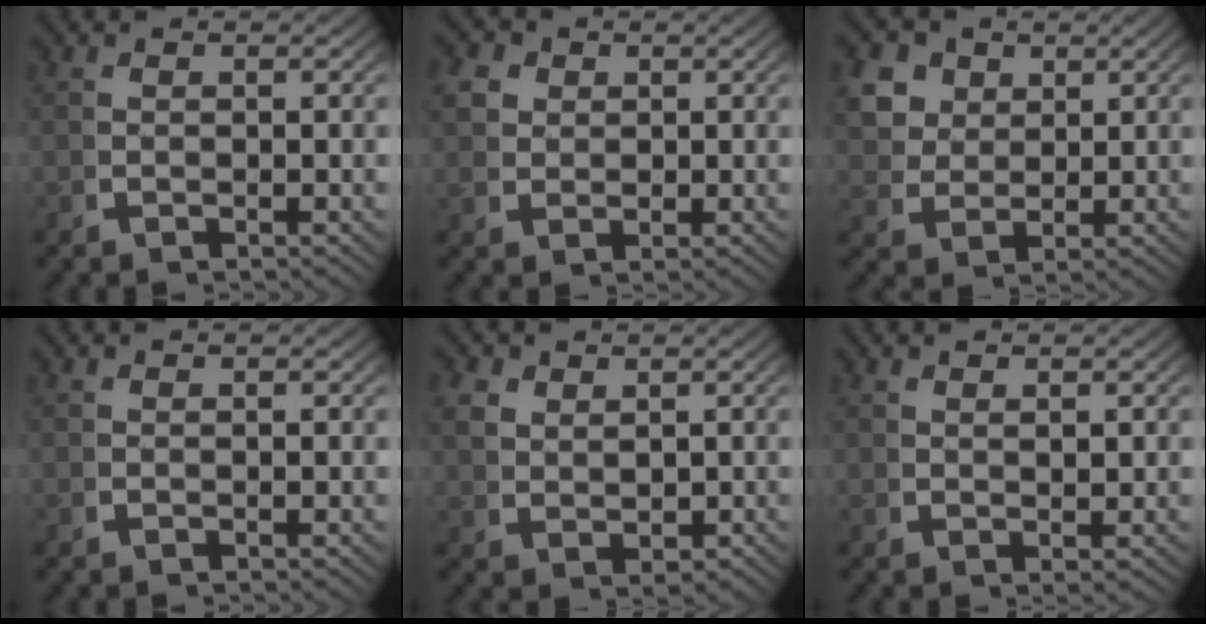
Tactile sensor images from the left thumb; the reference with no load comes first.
{"total": 4.4, "force": [1.6, 3.6, 1.9], "torque": [-0.049, -0.008, 0.032]}
{"total": 7.1, "force": [2.9, 5.5, 3.4], "torque": [-0.080, -0.012, 0.055]}
{"total": 0.0}
{"total": 3.2, "force": [1.2, 2.5, 1.6], "torque": [-0.032, -0.012, 0.038]}
{"total": 0.9, "force": [0.8, -0.1, 0.4], "torque": [-0.004, -0.003, 0.023]}